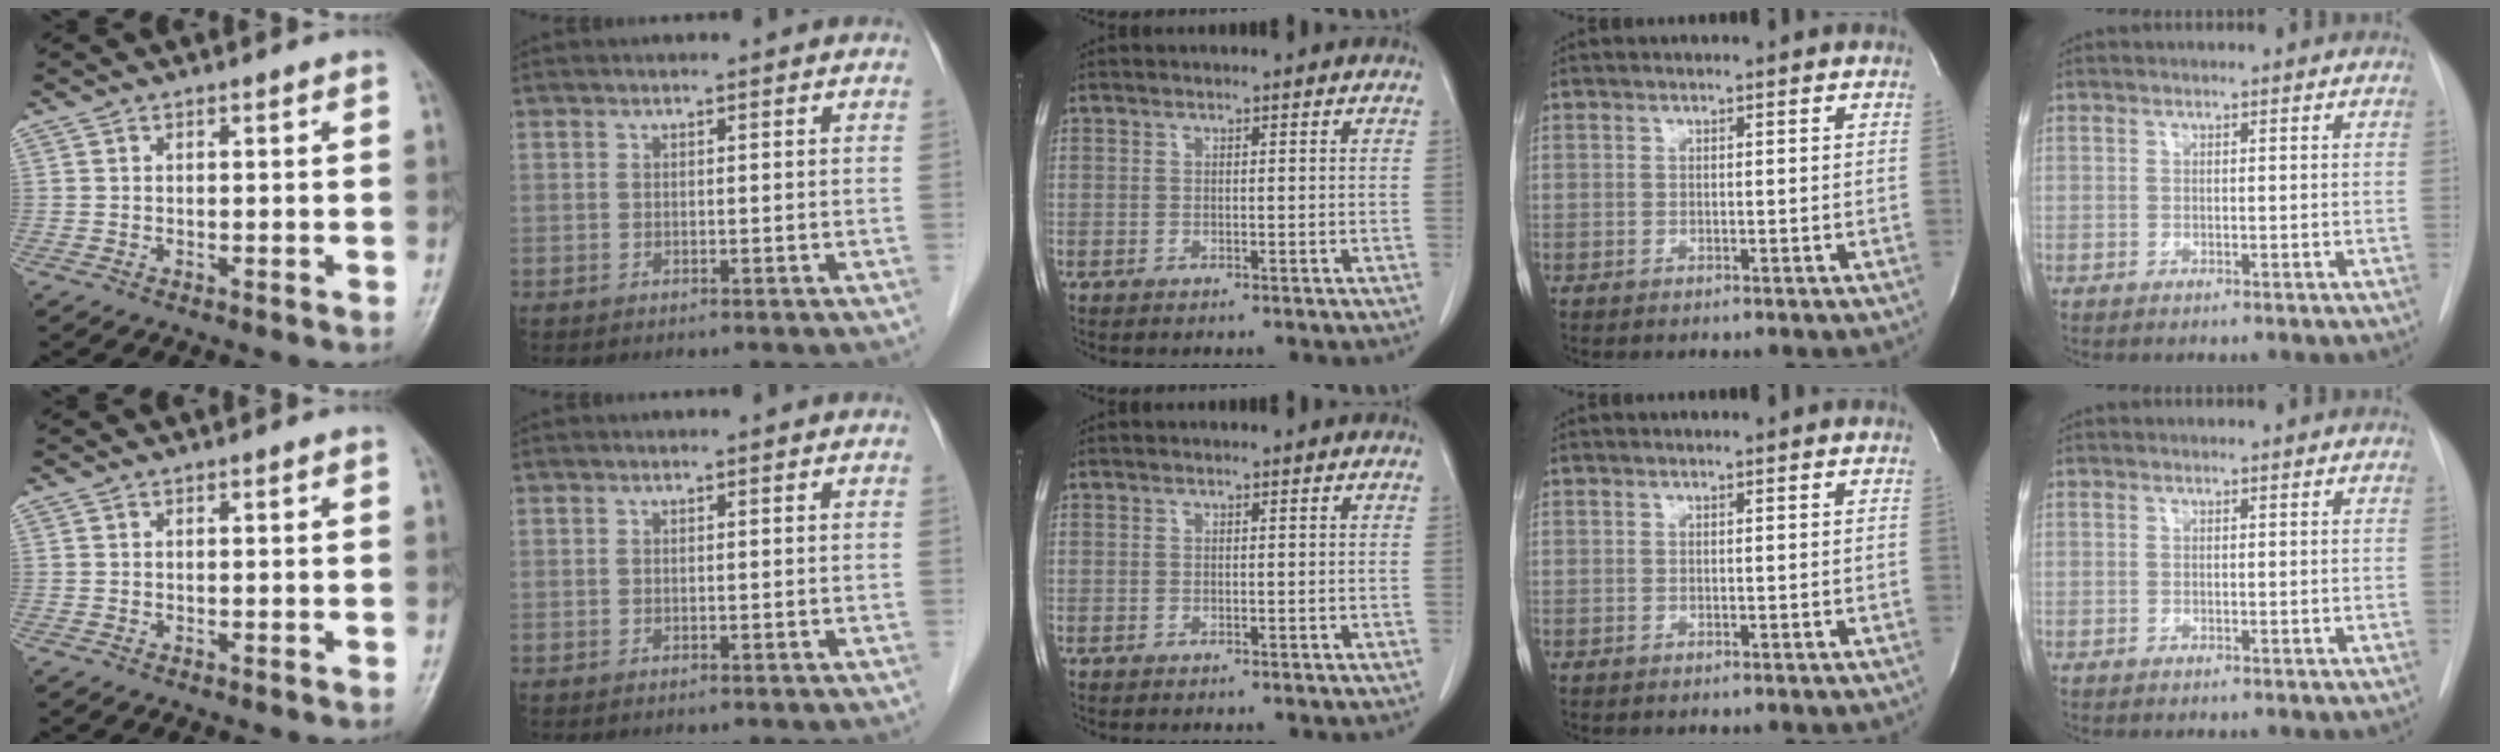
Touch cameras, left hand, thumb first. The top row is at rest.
{}